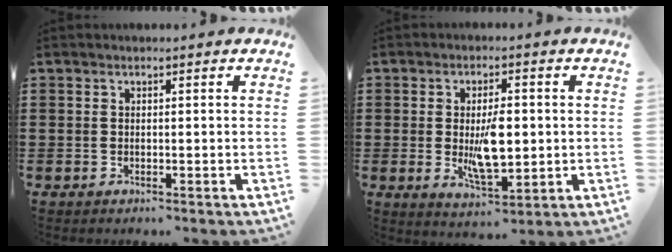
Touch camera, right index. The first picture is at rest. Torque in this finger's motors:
{"motor_torque": [2.10, 0.04, 0.95, 0.19]}